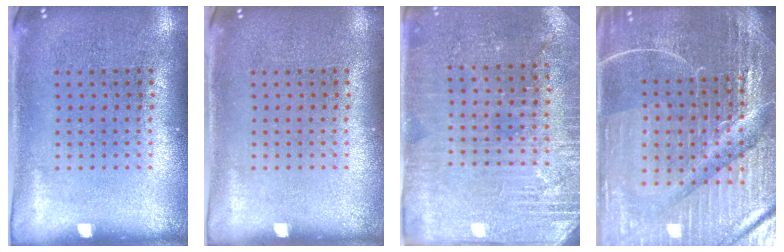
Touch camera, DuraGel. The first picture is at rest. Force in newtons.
{"total": 0.0}
{"total": 2.9, "press": 2.8, "slide": 0.4}
{"total": 5.6, "press": 5.2, "slide": 2.0}